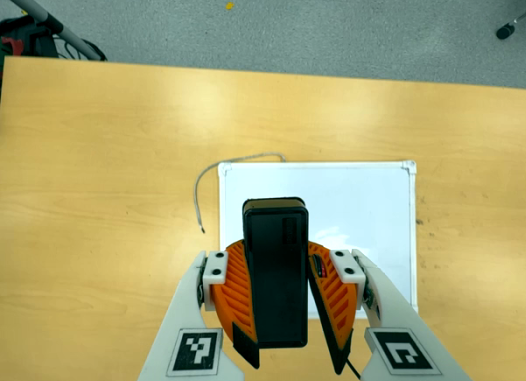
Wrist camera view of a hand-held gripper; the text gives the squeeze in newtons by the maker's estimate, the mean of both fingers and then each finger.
{"total": 9.9, "left": 9.7, "right": 10.0}